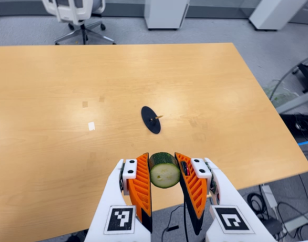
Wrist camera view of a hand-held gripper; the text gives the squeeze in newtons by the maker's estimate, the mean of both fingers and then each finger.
{"total": 11.1, "left": 10.6, "right": 11.6}